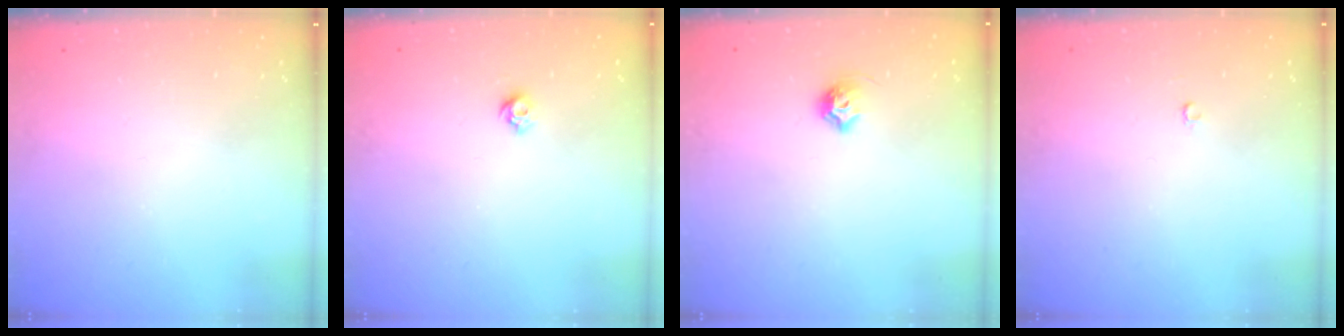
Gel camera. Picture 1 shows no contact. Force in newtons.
{"total": 5.3, "press": 5.3, "slide": 0.8}
{"total": 6.7, "press": 6.6, "slide": 1.0}
{"total": 2.1, "press": 2.1, "slide": 0.2}